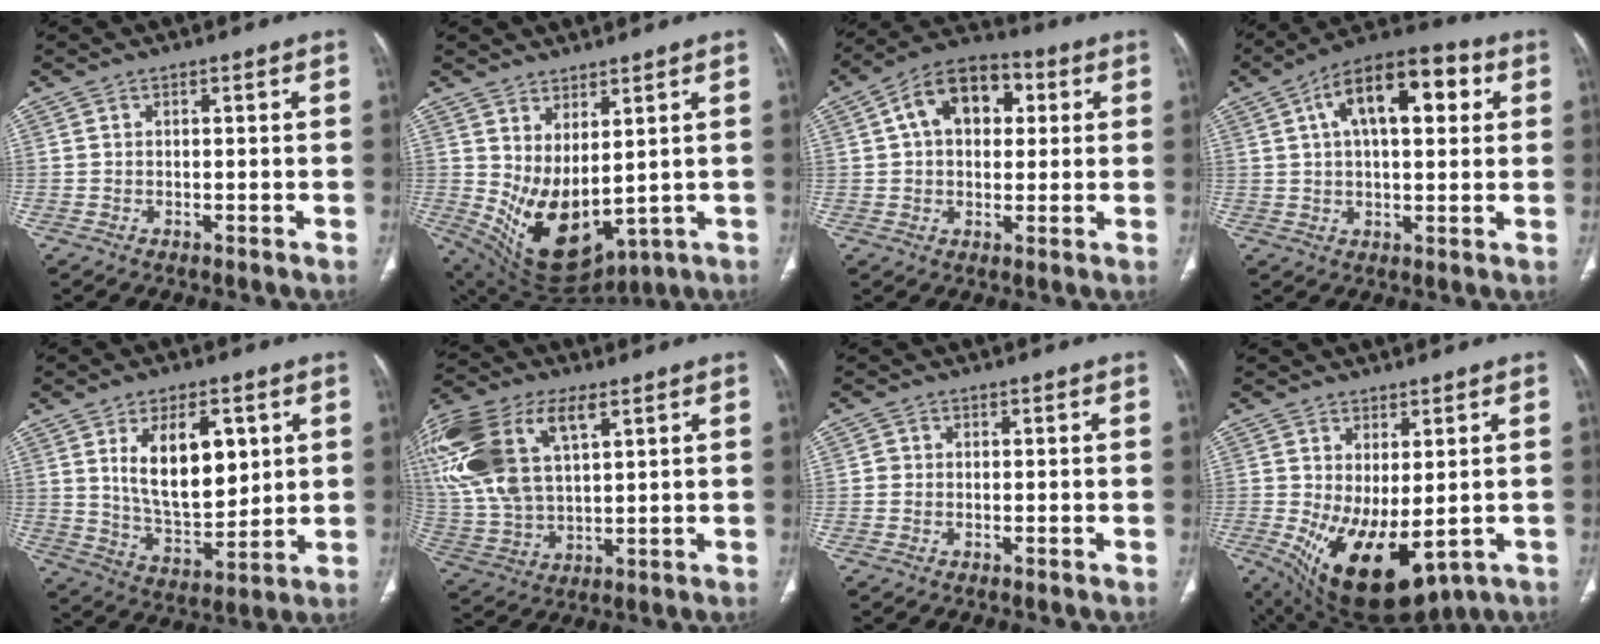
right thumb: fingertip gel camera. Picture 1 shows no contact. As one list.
[{"total": 13.4, "force": [1.7, 7.0, 11.4], "torque": [-0.194, -0.037, 0.069]}, {"total": 12.7, "force": [3.2, 8.5, 8.9], "torque": [-0.113, 0.018, 0.042]}, {"total": 16.0, "force": [5.1, 7.5, 13.2], "torque": [-0.190, 0.022, 0.074]}, {"total": 14.8, "force": [4.6, 7.7, 11.7], "torque": [-0.163, -0.032, 0.095]}, {"total": 25.2, "force": [10.2, 13.7, 18.5], "torque": [-0.440, 0.012, 0.197]}, {"total": 0.9, "force": [-0.1, 0.9, 0.1], "torque": [0.002, 0.003, -0.001]}, {"total": 14.7, "force": [-3.3, 7.1, 12.4], "torque": [-0.204, -0.017, -0.019]}]